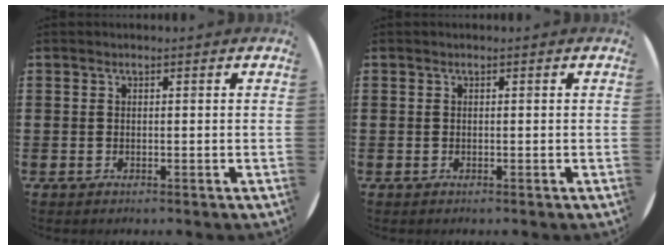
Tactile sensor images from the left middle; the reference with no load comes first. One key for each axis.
{"total": 0.0}